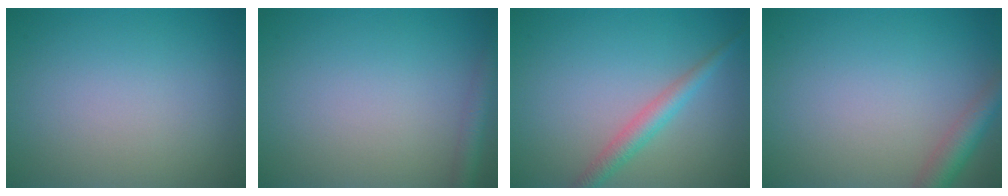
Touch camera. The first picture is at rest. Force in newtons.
{"total": 2.1, "press": 2.1, "slide": 0.1}
{"total": 2.5, "press": 2.5, "slide": 0.1}
{"total": 2.9, "press": 2.9, "slide": 0.2}